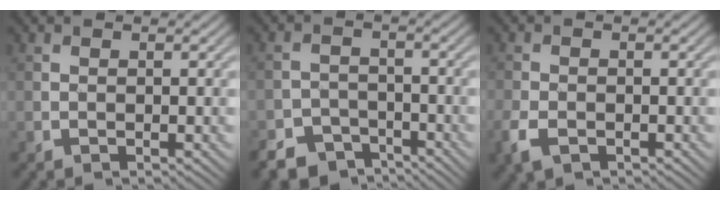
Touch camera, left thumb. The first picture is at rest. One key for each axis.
{"total": 6.0, "fx": -4.8, "fy": 3.2, "fz": 1.6, "tx": -0.029, "ty": -0.009, "tz": -0.087}
{"total": 3.8, "fx": -2.0, "fy": 2.2, "fz": 2.3, "tx": -0.060, "ty": -0.013, "tz": -0.044}